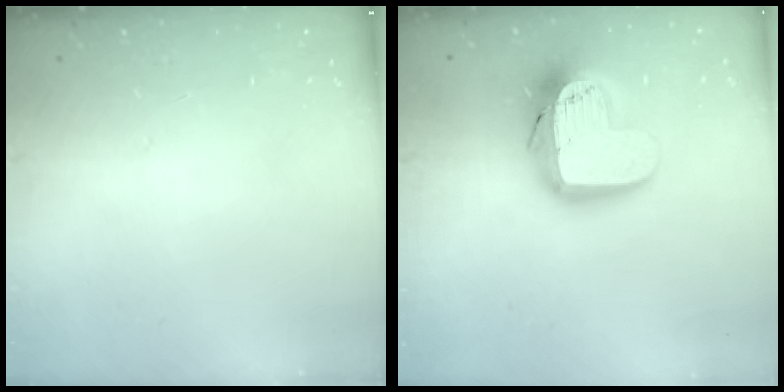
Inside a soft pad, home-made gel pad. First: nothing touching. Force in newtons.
{"total": 18.0, "press": 17.9, "slide": 1.2}